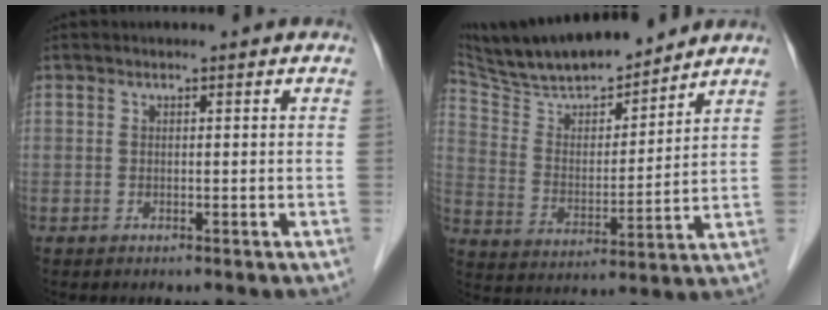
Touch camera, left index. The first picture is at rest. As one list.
[{"total": 15.9, "force": [14.3, 2.5, 6.4], "torque": [-0.116, 0.002, 0.254]}]